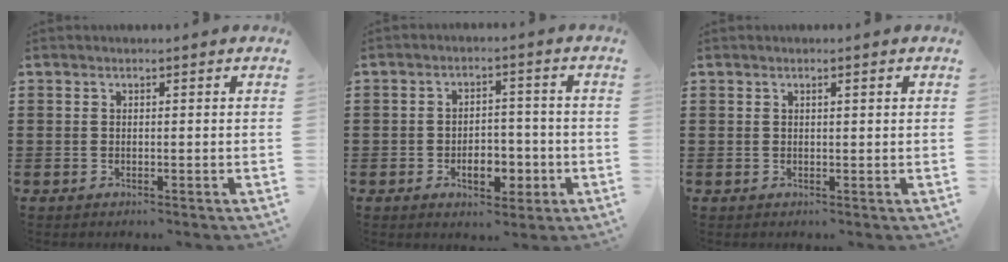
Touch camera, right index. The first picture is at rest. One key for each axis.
{"total": 6.3, "fx": -2.3, "fy": 3.6, "fz": 4.7, "tx": -0.055, "ty": 0.002, "tz": -0.043}
{"total": 0.8, "fx": 0.4, "fy": 0.0, "fz": 0.7, "tx": -0.013, "ty": 0.000, "tz": 0.007}